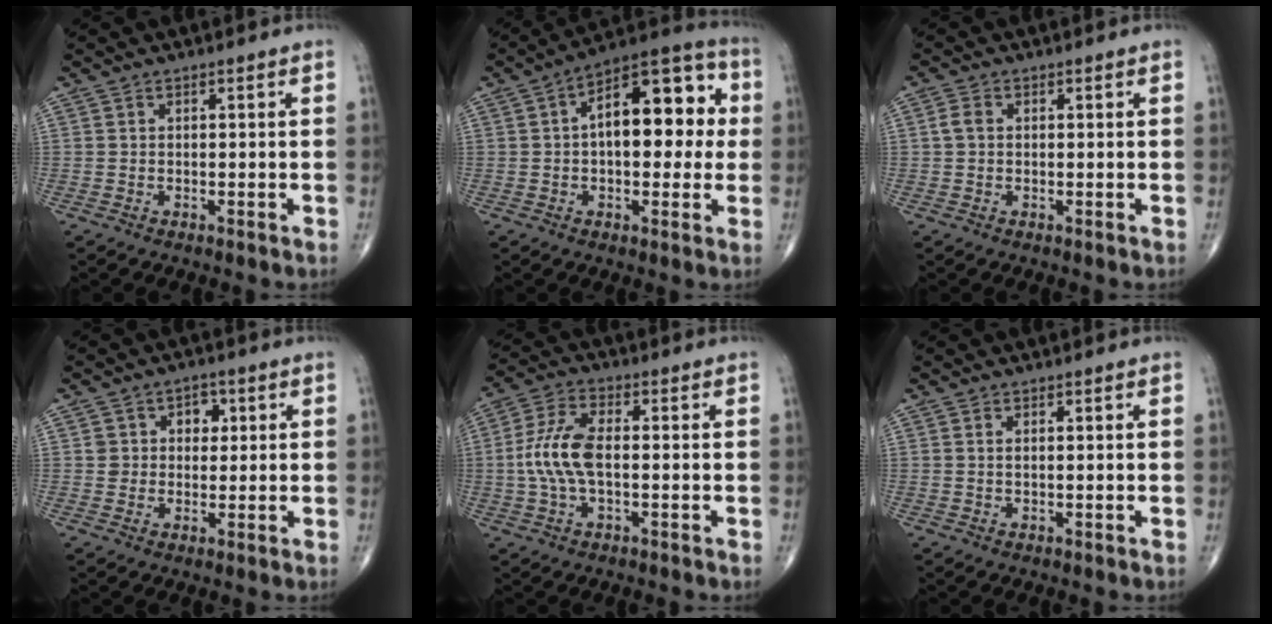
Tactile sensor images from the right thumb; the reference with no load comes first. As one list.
[{"total": 17.8, "force": [2.2, 8.9, 15.2], "torque": [-0.189, 0.037, 0.023]}, {"total": 2.2, "force": [0.3, 1.7, 1.4], "torque": [-0.030, 0.006, 0.004]}, {"total": 4.7, "force": [1.3, 4.0, 2.1], "torque": [0.005, 0.002, 0.014]}, {"total": 9.3, "force": [-0.5, 4.3, 8.3], "torque": [-0.190, 0.021, -0.012]}, {"total": 0.7, "force": [0.2, 0.2, 0.6], "torque": [-0.017, 0.002, 0.006]}]